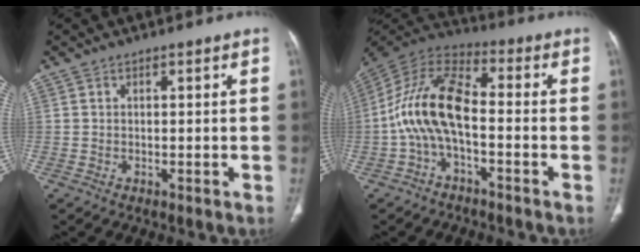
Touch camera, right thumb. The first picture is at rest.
{"total": 13.3, "force": [-2.5, 6.4, 11.4], "torque": [-0.231, 0.050, -0.059]}